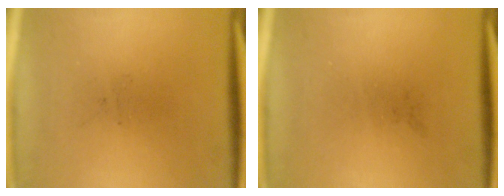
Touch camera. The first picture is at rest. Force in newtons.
{"total": 0.0}